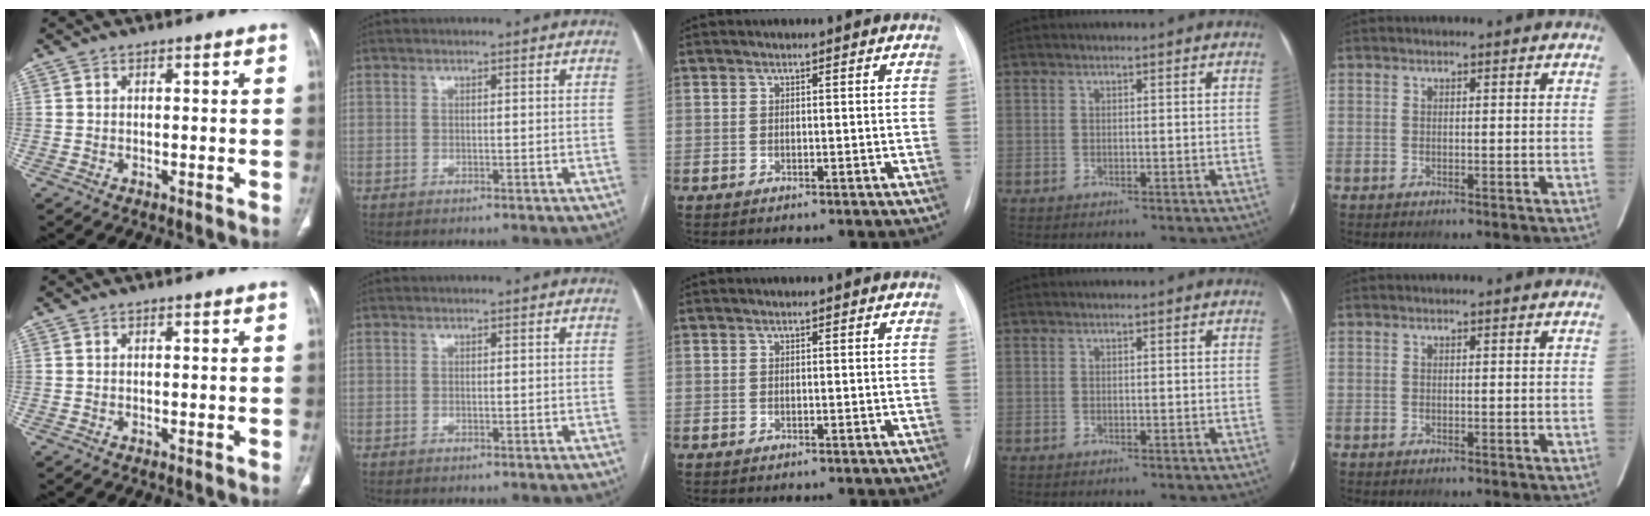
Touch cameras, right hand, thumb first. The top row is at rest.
{}